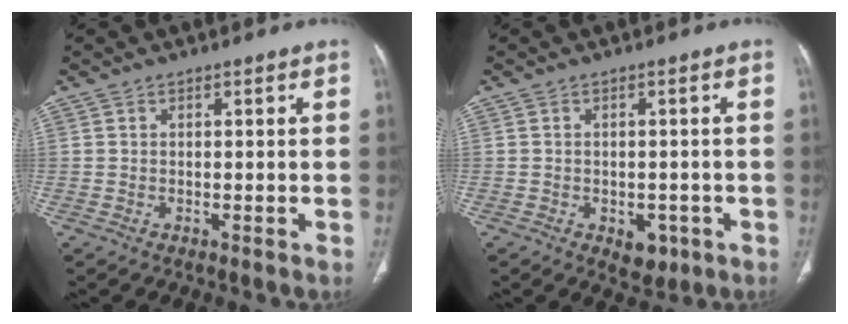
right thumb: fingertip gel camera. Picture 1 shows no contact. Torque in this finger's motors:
{"motor_torque": [2.55, 2.46, 0.41, -0.38, 0.04]}